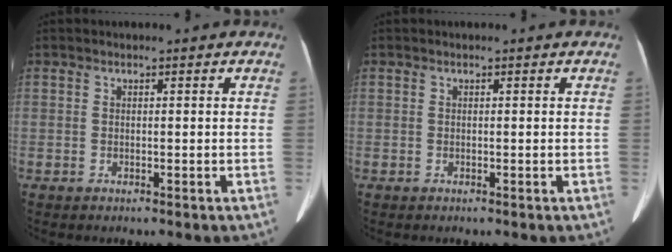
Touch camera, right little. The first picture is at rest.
{"total": 0.0}